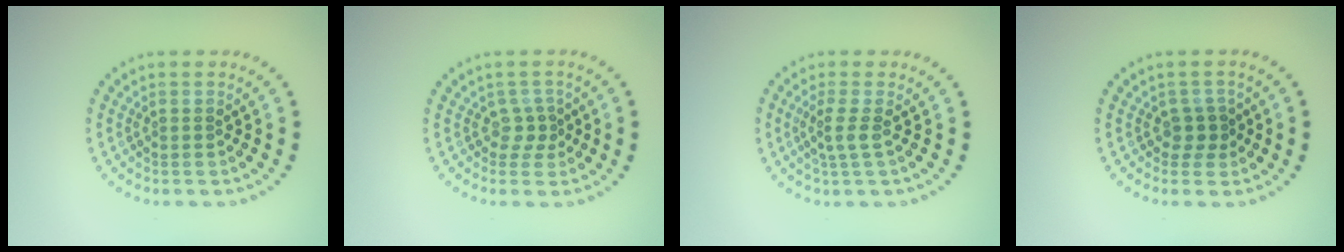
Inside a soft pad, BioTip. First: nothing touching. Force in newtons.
{"total": 1.5, "press": 1.1, "slide": 1.1}
{"total": 1.7, "press": 1.3, "slide": 1.1}
{"total": 1.7, "press": 1.3, "slide": 1.1}